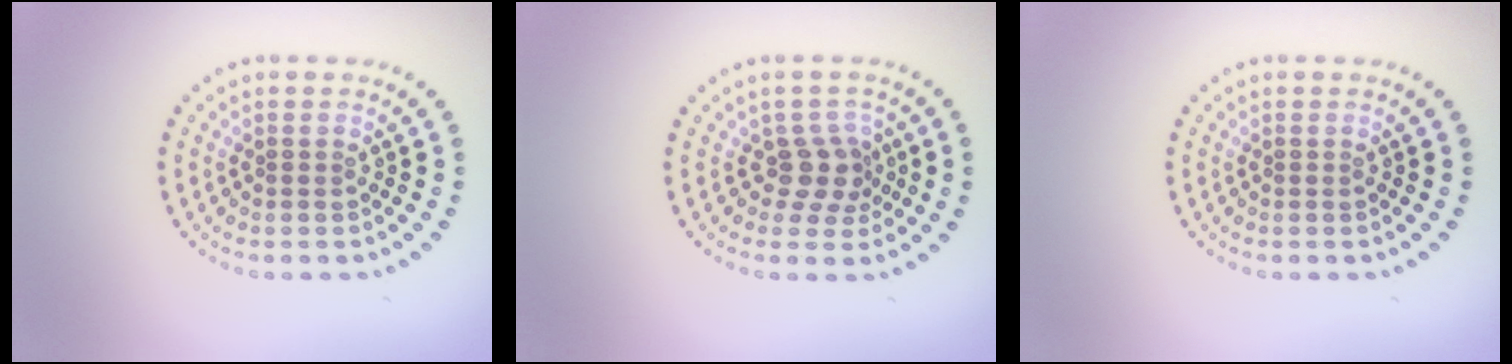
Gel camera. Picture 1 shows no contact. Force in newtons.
{"total": 2.7, "press": 2.1, "slide": 1.8}
{"total": 0.0}